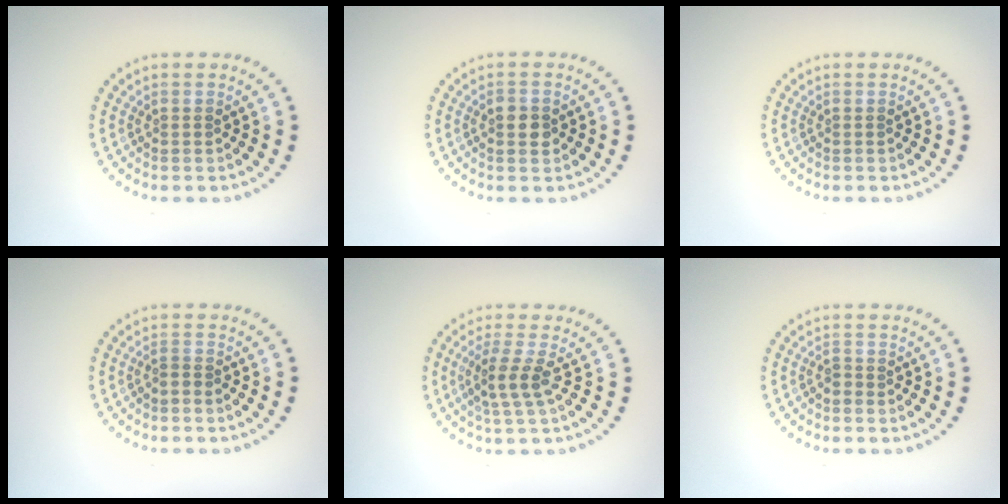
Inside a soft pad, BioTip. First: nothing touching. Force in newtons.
{"total": 2.2, "press": 2.2, "slide": 0.1}
{"total": 0.0}
{"total": 0.6, "press": 0.3, "slide": 0.5}
{"total": 2.4, "press": 2.1, "slide": 1.3}
{"total": 0.5, "press": 0.3, "slide": 0.4}